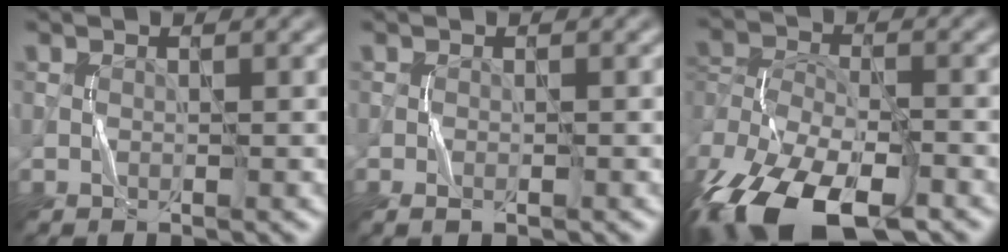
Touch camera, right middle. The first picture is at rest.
{"total": 1.1, "force": [-0.6, 0.4, 0.8], "torque": [-0.017, -0.002, -0.011]}
{"total": 14.4, "force": [-10.4, 6.5, 7.6], "torque": [-0.151, -0.022, -0.163]}